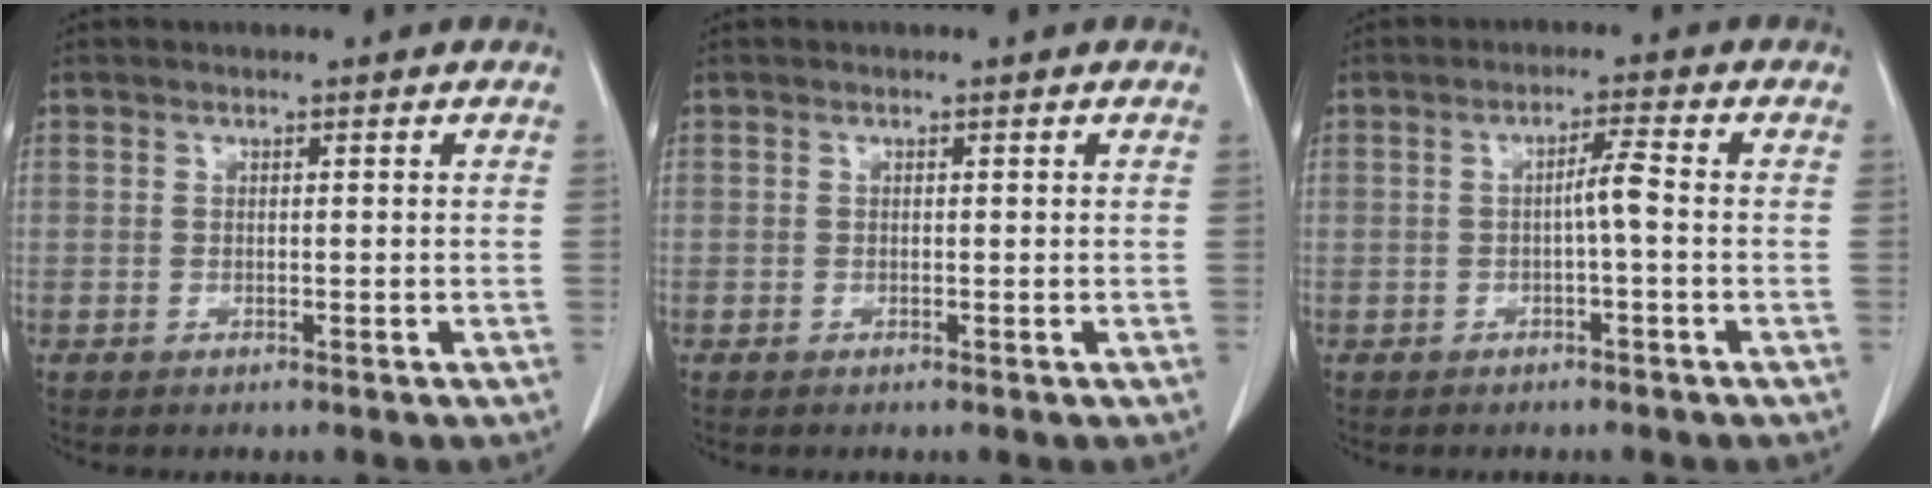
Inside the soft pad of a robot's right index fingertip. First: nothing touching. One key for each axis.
{"total": 0.0}
{"total": 3.1, "fx": -0.5, "fy": 0.1, "fz": 3.1, "tx": -0.054, "ty": 0.005, "tz": -0.008}